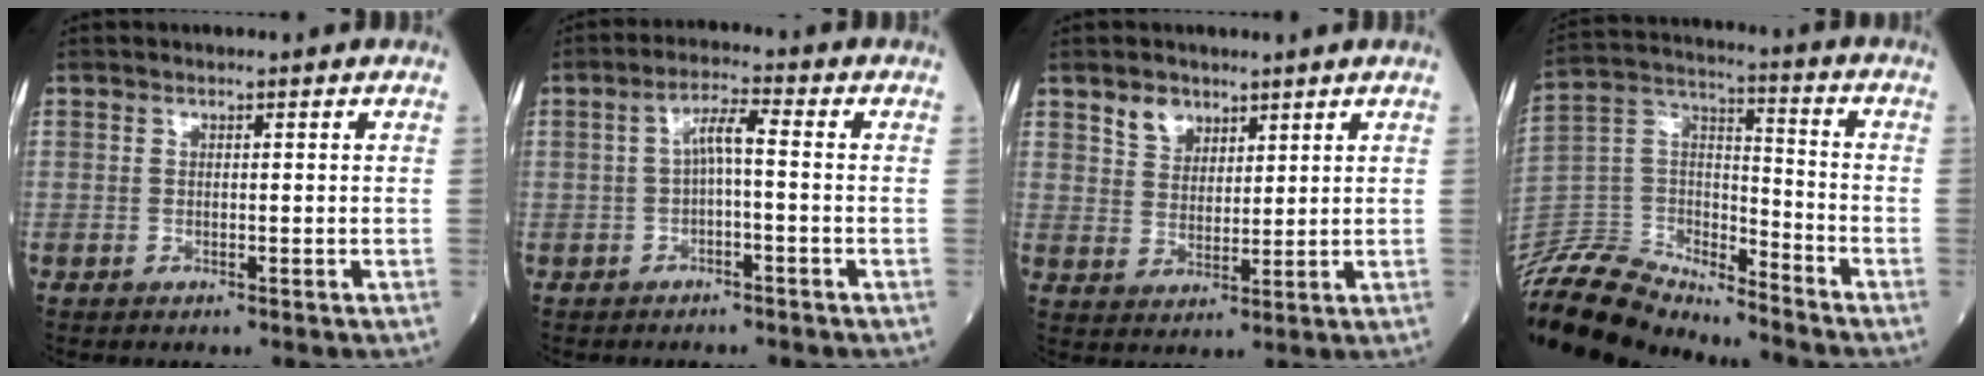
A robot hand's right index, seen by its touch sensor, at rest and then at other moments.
{"total": 3.8, "force": [-0.4, 0.5, 3.7], "torque": [-0.063, 0.017, -0.006]}
{"total": 4.2, "force": [2.9, 2.7, 1.3], "torque": [-0.026, 0.003, 0.058]}
{"total": 18.4, "force": [-17.7, 2.9, 3.9], "torque": [-0.078, 0.040, -0.316]}